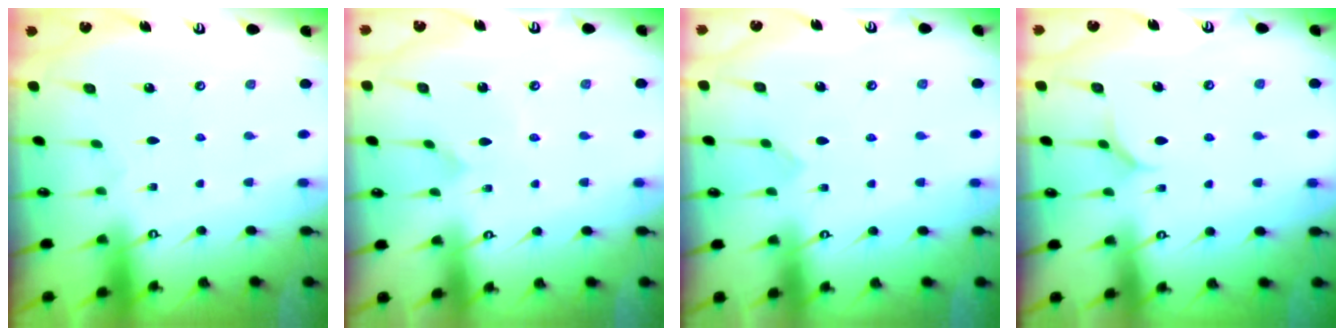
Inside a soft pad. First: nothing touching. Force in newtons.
{"total": 2.0, "press": 2.0, "slide": 0.1}
{"total": 4.2, "press": 4.2, "slide": 0.4}
{"total": 5.3, "press": 5.3, "slide": 0.5}